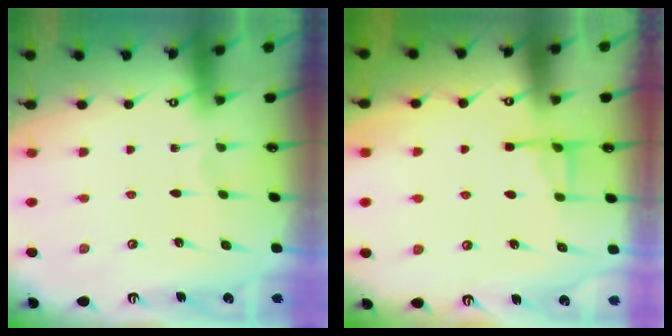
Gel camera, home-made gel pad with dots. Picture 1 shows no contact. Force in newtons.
{"total": 6.4, "press": 6.4, "slide": 0.6}